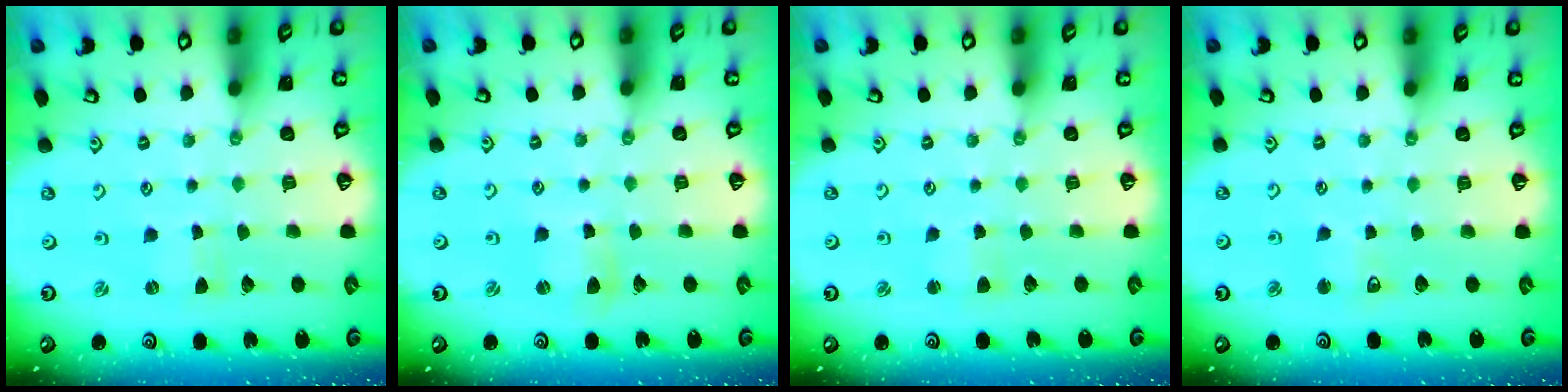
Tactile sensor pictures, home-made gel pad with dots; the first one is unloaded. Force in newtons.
{"total": 3.2, "press": 3.1, "slide": 0.5}
{"total": 2.2, "press": 2.2, "slide": 0.3}
{"total": 4.4, "press": 4.3, "slide": 0.8}